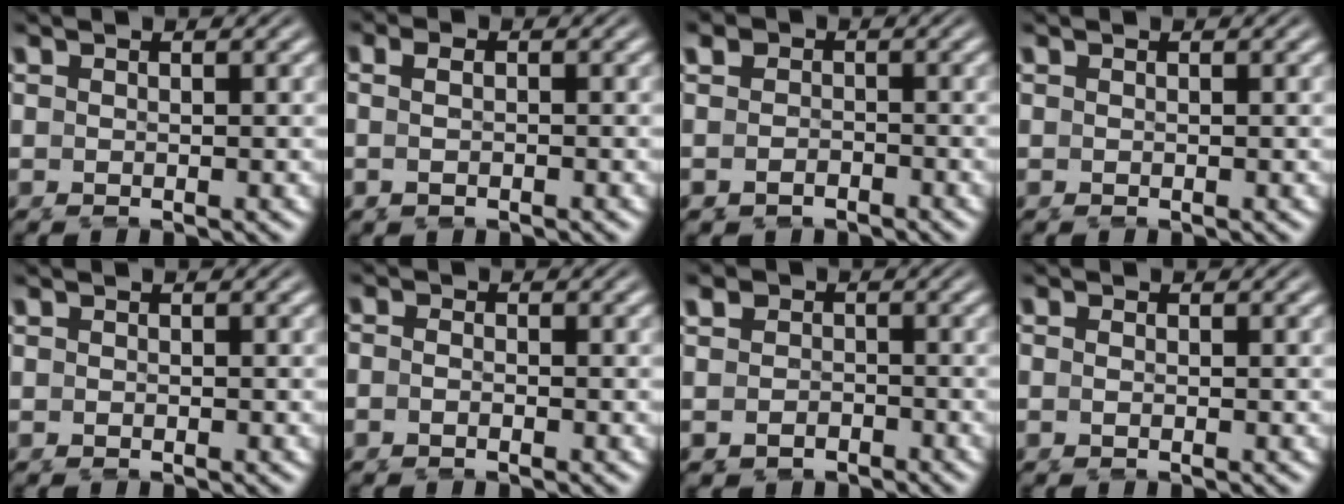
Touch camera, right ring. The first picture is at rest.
{"total": 1.4, "force": [-0.9, 0.5, 0.9], "torque": [-0.015, -0.005, -0.018]}
{"total": 3.5, "force": [-1.7, 2.9, 0.8], "torque": [-0.030, -0.020, -0.029]}
{"total": 0.0}
{"total": 0.6, "force": [-0.3, 0.5, 0.2], "torque": [-0.010, 0.000, -0.008]}
{"total": 1.7, "force": [-1.3, 1.0, 0.3], "torque": [-0.020, -0.010, -0.030]}
{"total": 4.8, "force": [-1.9, 4.2, 1.2], "torque": [-0.039, -0.022, -0.035]}
{"total": 0.8, "force": [-0.7, 0.2, 0.1], "torque": [-0.008, -0.010, -0.014]}